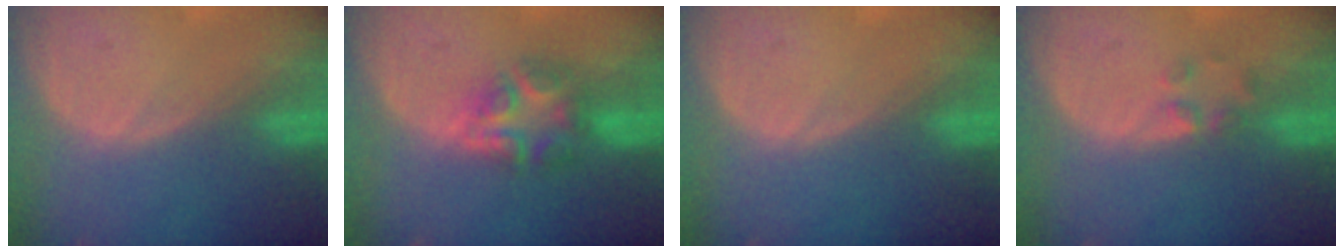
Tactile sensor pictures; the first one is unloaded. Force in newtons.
{"total": 6.5, "press": 6.1, "slide": 2.3}
{"total": 0.0}
{"total": 2.0, "press": 1.9, "slide": 0.8}